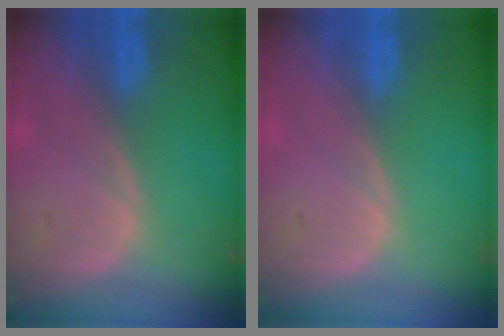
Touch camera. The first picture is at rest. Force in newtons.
{"total": 0.0}